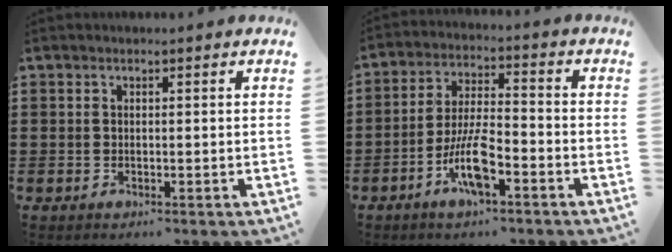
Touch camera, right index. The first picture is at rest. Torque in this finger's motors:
{"motor_torque": [2.14, 0.00, 1.00, 0.21]}